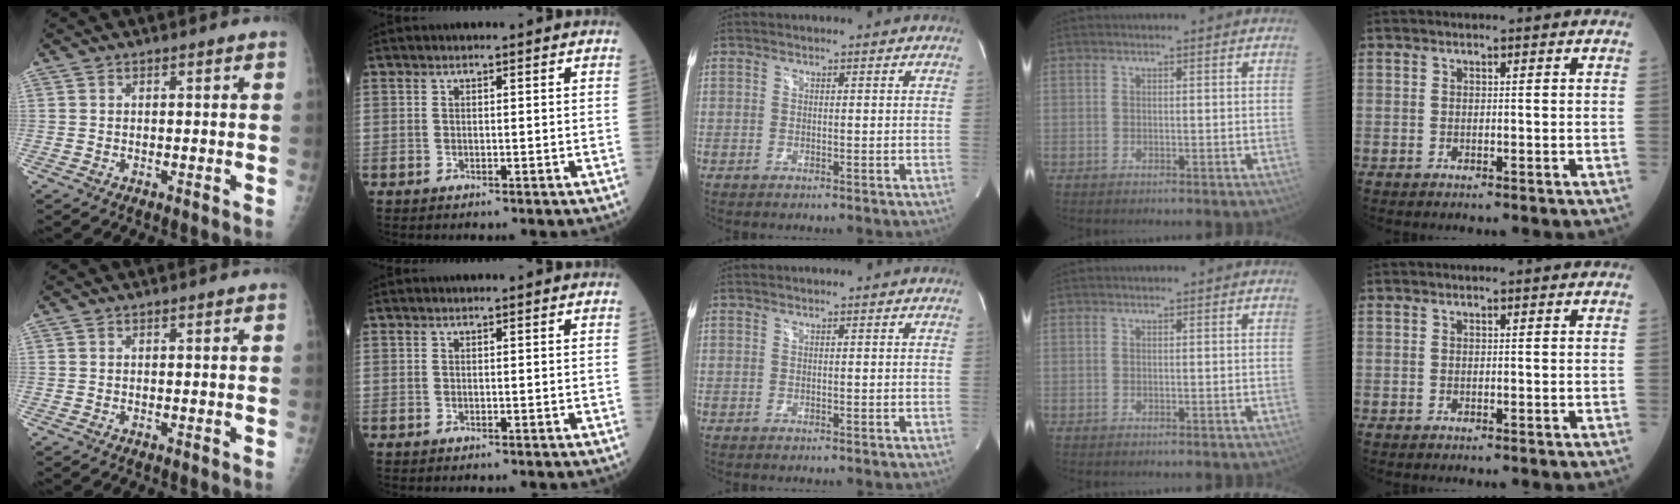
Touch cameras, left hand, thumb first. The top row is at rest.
{}